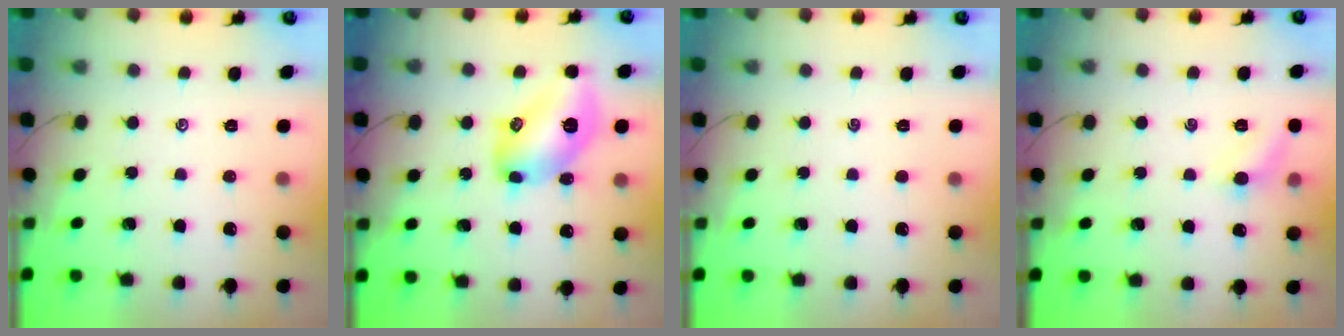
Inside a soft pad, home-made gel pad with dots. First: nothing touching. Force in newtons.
{"total": 12.7, "press": 12.7, "slide": 0.8}
{"total": 0.0}
{"total": 7.1, "press": 6.9, "slide": 1.4}